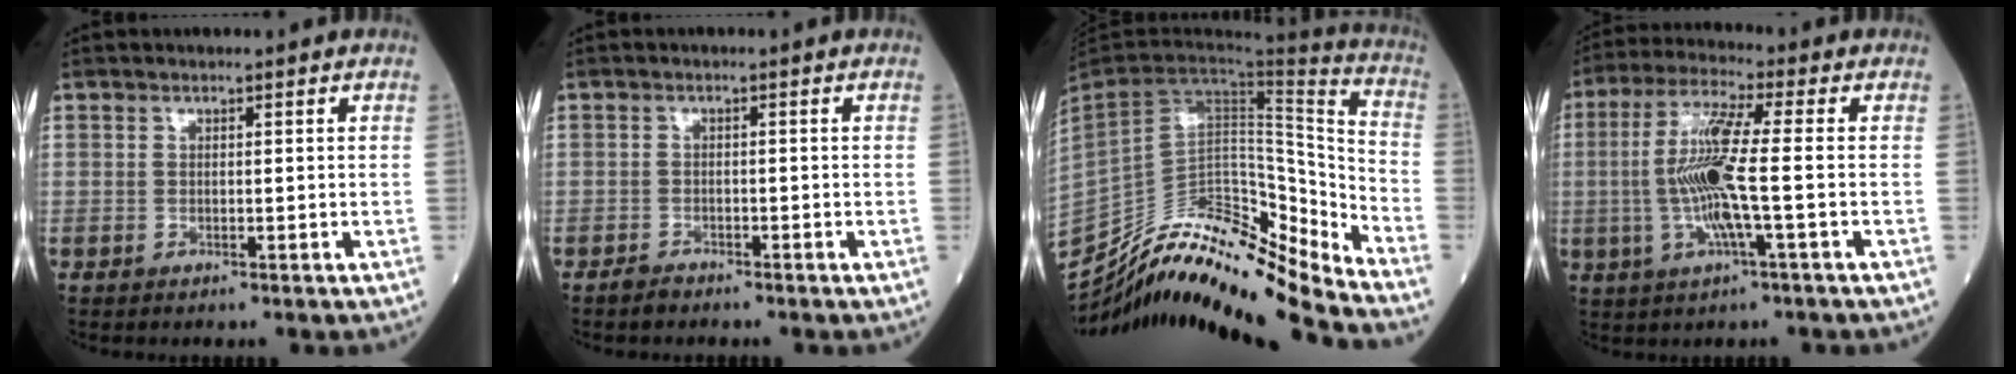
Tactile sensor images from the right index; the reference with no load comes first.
{"total": 1.3, "force": [-1.2, 0.4, 0.1], "torque": [-0.003, 0.000, -0.022]}
{"total": 22.8, "force": [-20.9, 2.1, 8.9], "torque": [-0.174, 0.024, -0.343]}
{"total": 10.6, "force": [-1.1, 0.4, 10.6], "torque": [-0.219, 0.005, -0.029]}